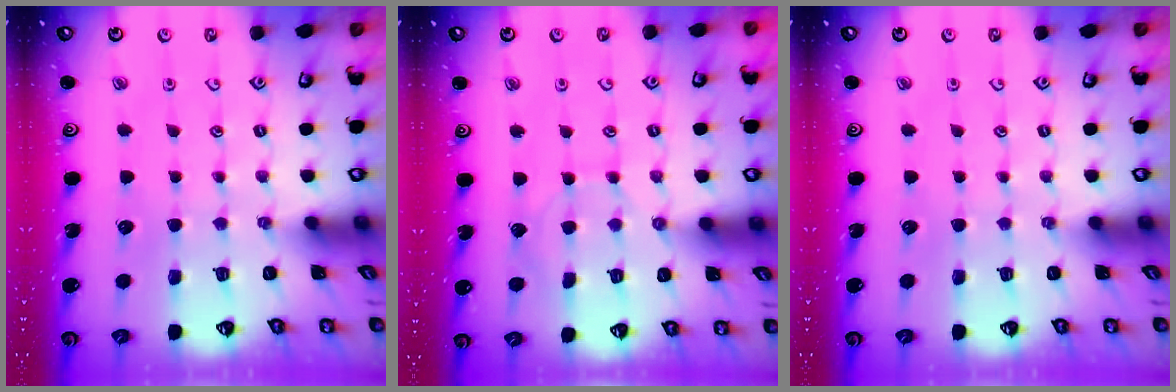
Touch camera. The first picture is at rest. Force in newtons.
{"total": 3.8, "press": 3.8, "slide": 0.4}
{"total": 0.0}